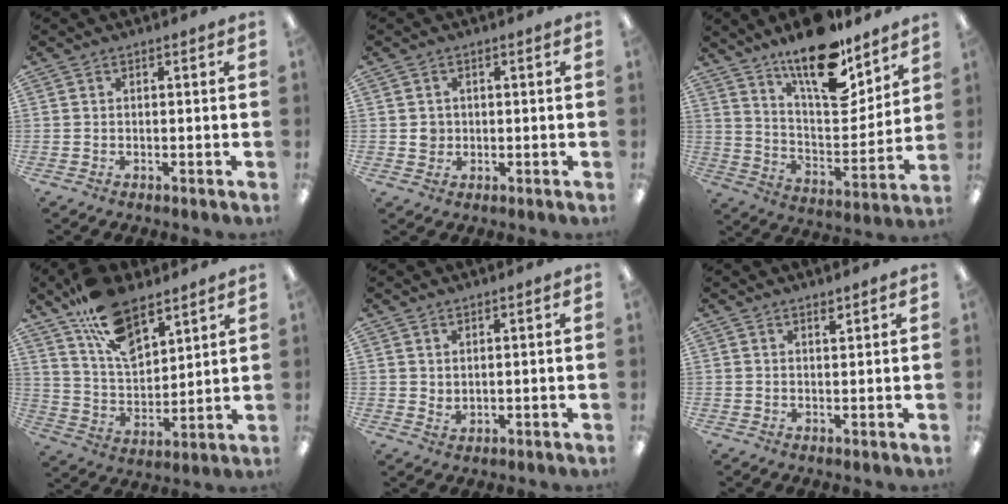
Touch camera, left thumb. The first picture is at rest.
{"total": 2.5, "force": [0.3, 2.3, 0.8], "torque": [-0.011, 0.001, 0.002]}
{"total": 18.7, "force": [14.0, 6.6, 10.4], "torque": [-0.167, -0.099, 0.239]}
{"total": 15.5, "force": [10.6, 7.4, 8.6], "torque": [-0.160, -0.049, 0.195]}
{"total": 1.9, "force": [1.7, 0.7, 0.6], "torque": [-0.005, -0.007, 0.030]}
{"total": 1.7, "force": [1.5, 0.2, 0.7], "torque": [-0.017, -0.003, 0.027]}